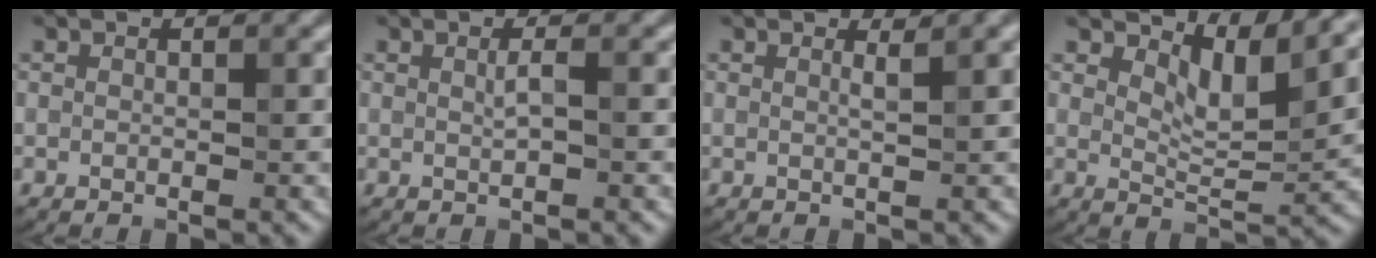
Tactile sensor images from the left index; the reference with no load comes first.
{"total": 0.9, "force": [0.1, -0.1, 0.8], "torque": [-0.019, 0.002, 0.002]}
{"total": 1.1, "force": [0.6, 0.1, 0.9], "torque": [-0.007, 0.001, 0.004]}
{"total": 4.9, "force": [3.2, 1.6, 3.3], "torque": [-0.062, -0.008, 0.049]}